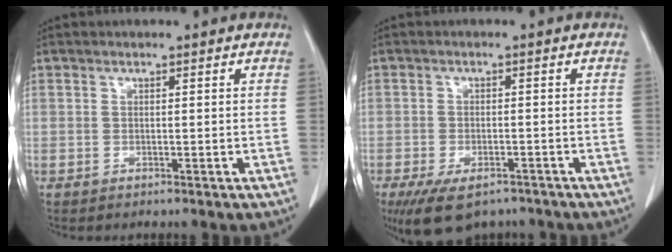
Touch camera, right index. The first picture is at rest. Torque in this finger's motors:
{"motor_torque": [1.10, -1.03, 0.46, 0.14]}